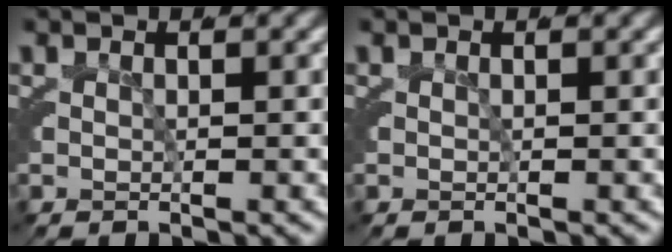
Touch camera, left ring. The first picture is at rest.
{"total": 0.0}